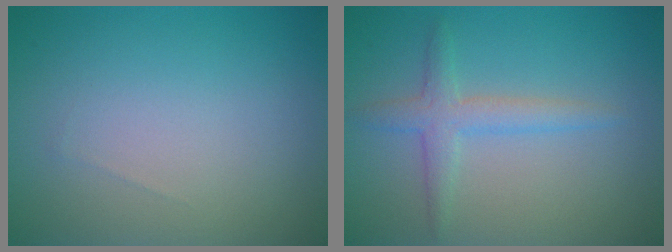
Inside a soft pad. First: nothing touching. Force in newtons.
{"total": 2.5, "press": 2.5, "slide": 0.0}